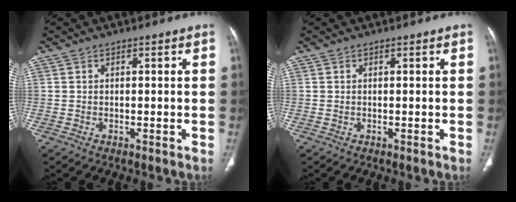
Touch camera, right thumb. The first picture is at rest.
{"total": 0.0}